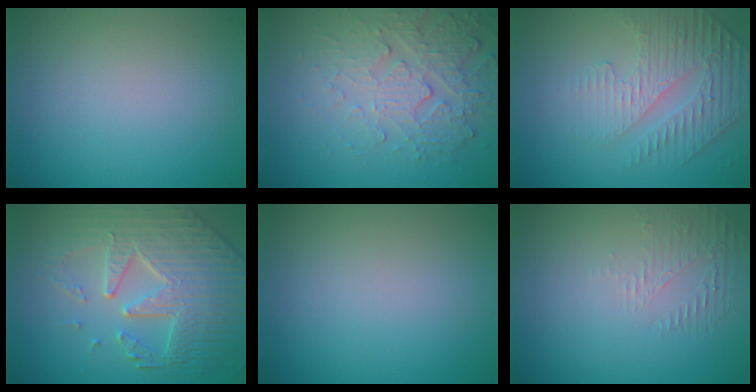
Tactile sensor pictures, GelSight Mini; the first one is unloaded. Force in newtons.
{"total": 5.3, "press": 3.7, "slide": 3.9}
{"total": 4.7, "press": 3.4, "slide": 3.3}
{"total": 8.1, "press": 6.0, "slide": 5.4}
{"total": 0.0}
{"total": 1.6, "press": 0.4, "slide": 1.6}